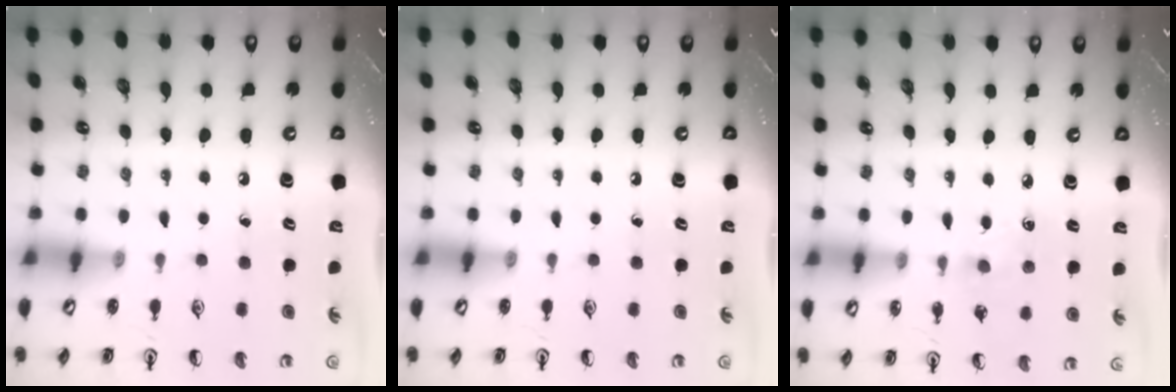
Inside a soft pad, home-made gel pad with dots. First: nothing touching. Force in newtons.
{"total": 0.0}
{"total": 5.4, "press": 5.3, "slide": 0.8}